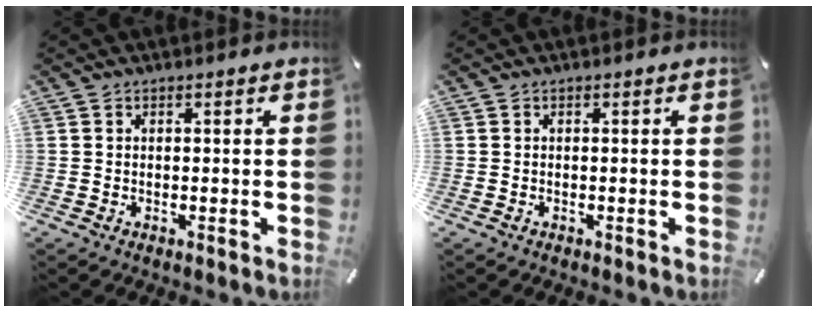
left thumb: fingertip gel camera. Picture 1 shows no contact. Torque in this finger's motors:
{"motor_torque": [-0.31, -0.37, -0.11, -0.13, 0.00]}